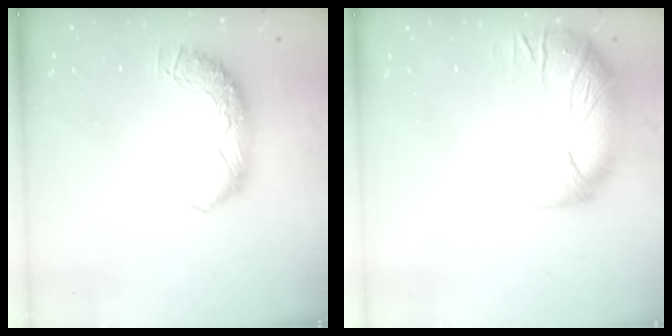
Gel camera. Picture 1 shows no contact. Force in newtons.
{"total": 2.9, "press": 0.7, "slide": 2.8}